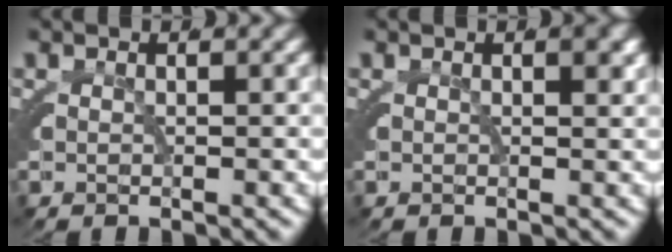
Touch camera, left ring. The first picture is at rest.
{"total": 0.8, "force": [0.4, 0.2, 0.7], "torque": [-0.003, 0.003, 0.005]}